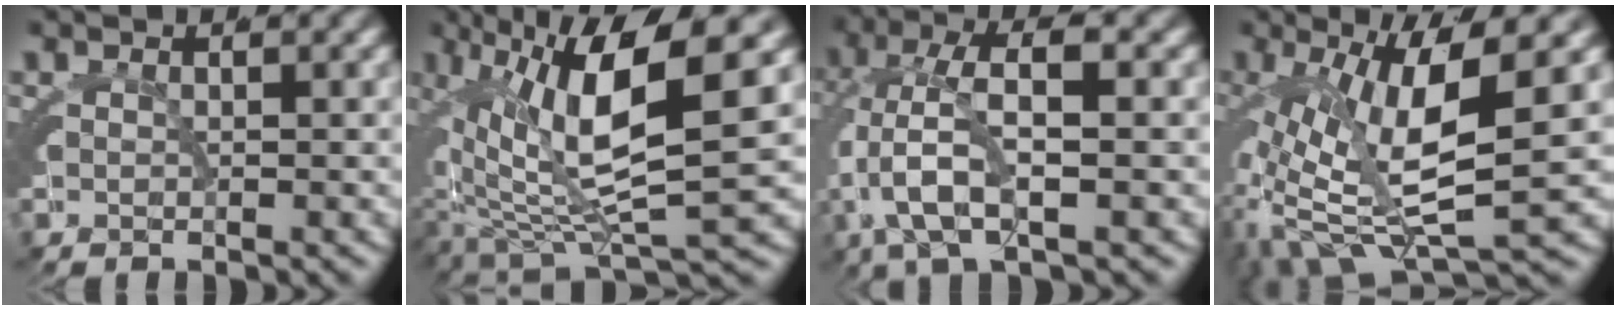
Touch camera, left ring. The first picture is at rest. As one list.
[{"total": 13.7, "force": [0.3, 7.9, 11.2], "torque": [-0.196, -0.012, 0.011]}, {"total": 6.6, "force": [-0.6, 3.0, 5.9], "torque": [-0.134, -0.004, -0.008]}, {"total": 8.8, "force": [-2.1, 3.7, 7.7], "torque": [-0.134, -0.022, -0.020]}]